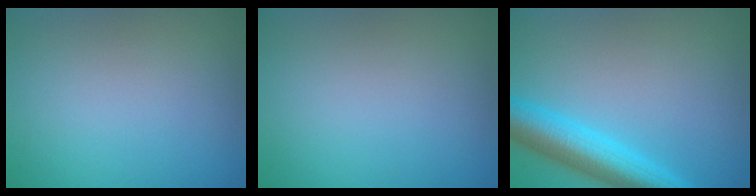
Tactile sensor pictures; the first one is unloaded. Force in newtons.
{"total": 0.0}
{"total": 6.7, "press": 6.7, "slide": 0.4}